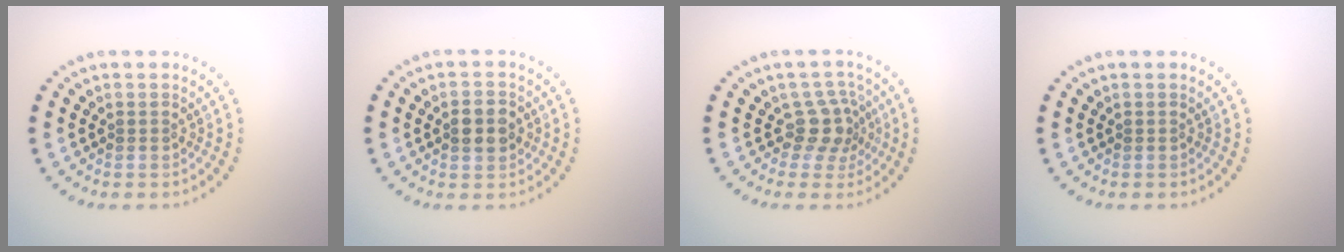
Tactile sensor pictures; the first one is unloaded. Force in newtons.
{"total": 2.9, "press": 2.9, "slide": 0.0}
{"total": 2.8, "press": 2.1, "slide": 1.9}
{"total": 0.0}